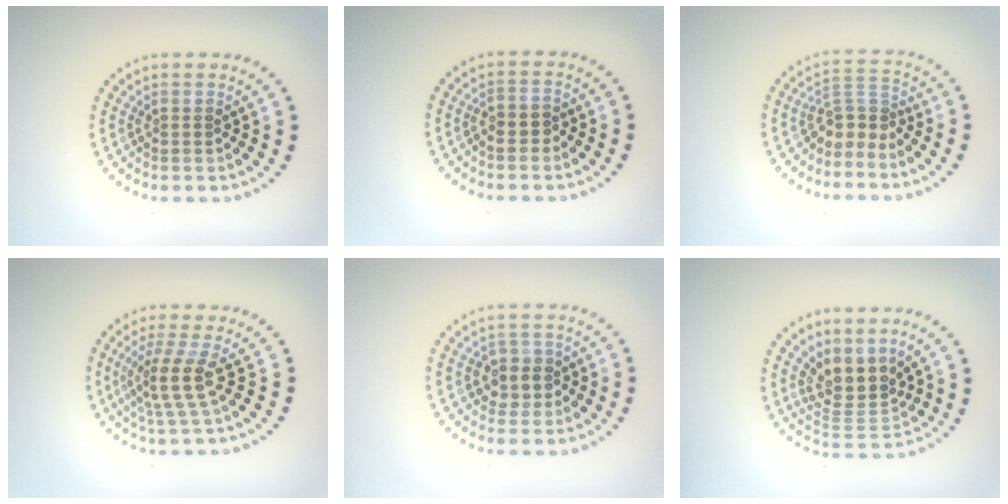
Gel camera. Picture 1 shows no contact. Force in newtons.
{"total": 1.3, "press": 1.2, "slide": 0.5}
{"total": 2.9, "press": 1.9, "slide": 2.2}
{"total": 3.5, "press": 2.8, "slide": 2.2}
{"total": 2.6, "press": 2.4, "slide": 0.8}
{"total": 3.9, "press": 3.0, "slide": 2.6}